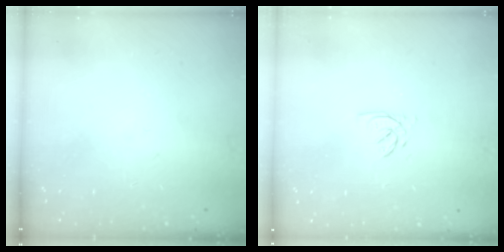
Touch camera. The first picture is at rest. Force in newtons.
{"total": 2.2, "press": 2.2, "slide": 0.3}